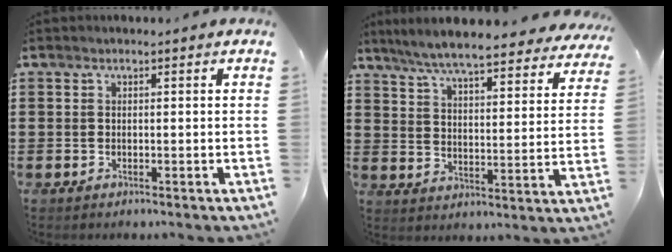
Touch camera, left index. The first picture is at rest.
{"total": 7.3, "force": [6.7, -0.1, 2.9], "torque": [-0.085, -0.043, 0.116]}